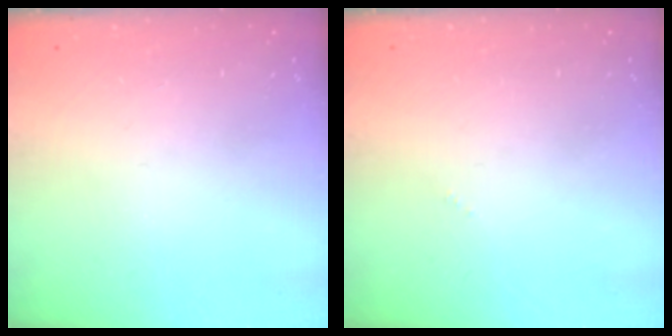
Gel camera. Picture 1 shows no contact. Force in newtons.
{"total": 0.0}